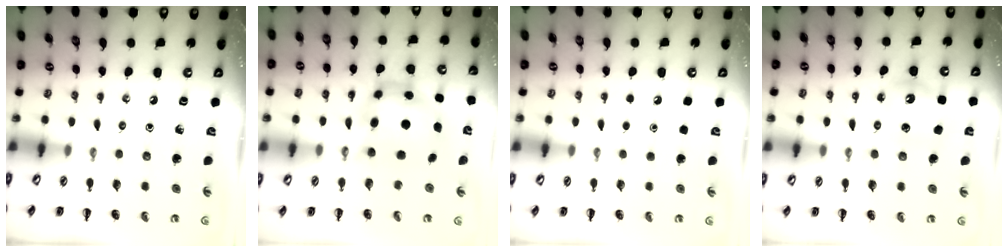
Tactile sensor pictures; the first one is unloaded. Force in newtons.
{"total": 5.9, "press": 5.7, "slide": 1.3}
{"total": 1.7, "press": 1.7, "slide": 0.1}
{"total": 6.8, "press": 6.6, "slide": 1.8}